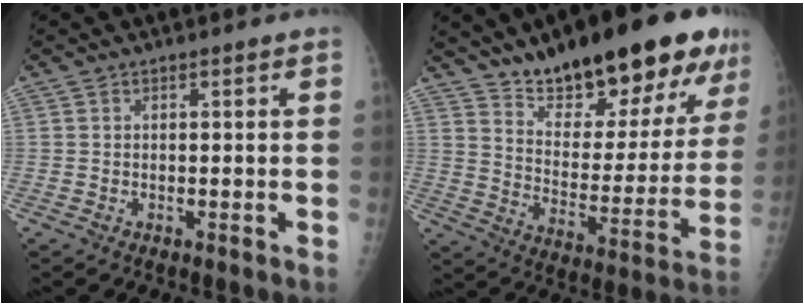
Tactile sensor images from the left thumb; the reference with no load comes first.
{"total": 25.3, "force": [17.2, 9.0, 16.1], "torque": [-0.198, -0.074, 0.266]}